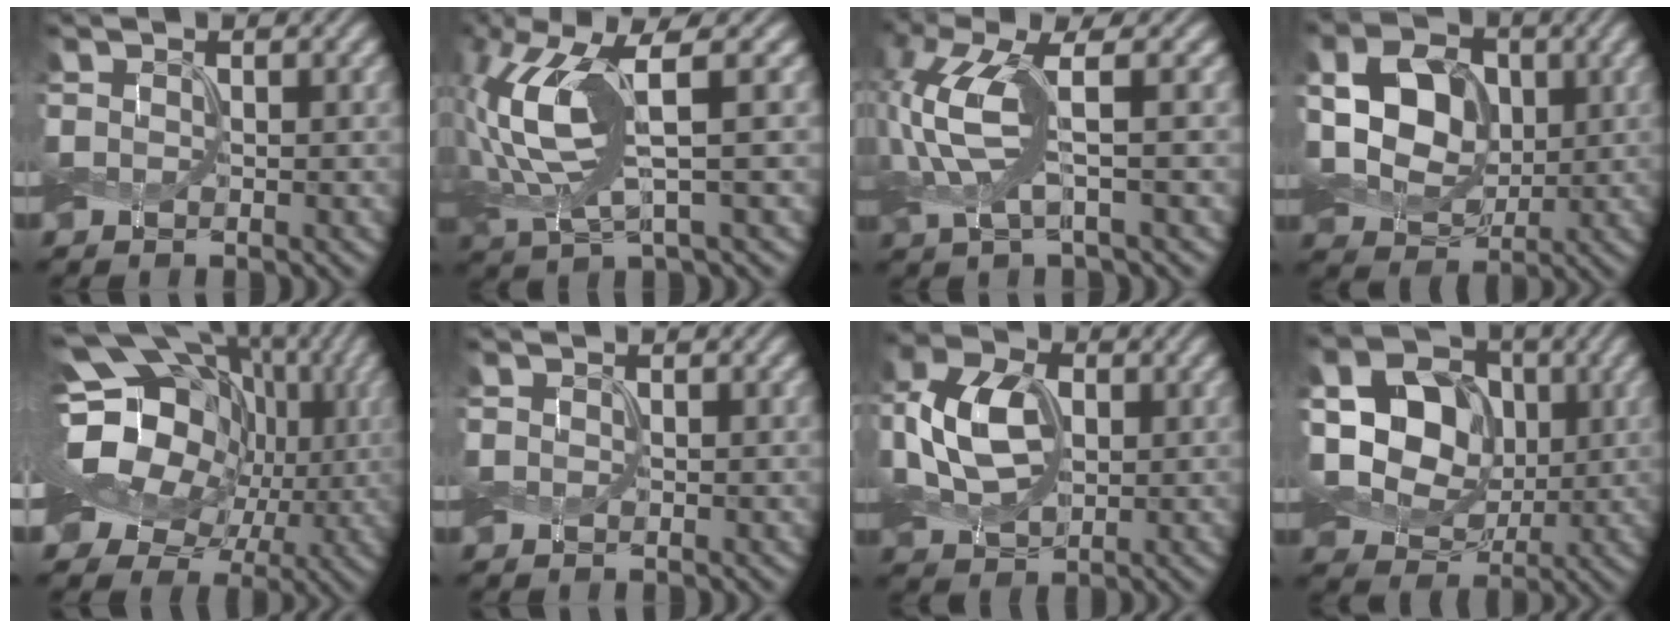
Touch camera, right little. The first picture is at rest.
{"total": 9.3, "force": [0.9, 3.1, 8.7], "torque": [-0.211, 0.002, 0.025]}
{"total": 6.2, "force": [0.1, 1.7, 6.0], "torque": [-0.154, 0.005, 0.006]}
{"total": 7.4, "force": [-0.1, 5.5, 4.9], "torque": [-0.113, -0.001, -0.006]}
{"total": 19.1, "force": [1.1, 15.1, 11.5], "torque": [-0.216, 0.023, -0.002]}
{"total": 0.0}
{"total": 6.9, "force": [-0.6, 4.7, 5.0], "torque": [-0.127, 0.007, -0.011]}
{"total": 10.7, "force": [0.4, 8.6, 6.4], "torque": [-0.145, 0.012, 0.001]}